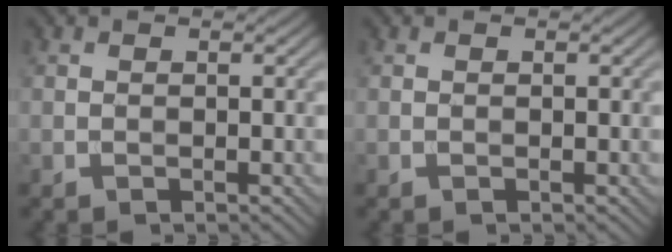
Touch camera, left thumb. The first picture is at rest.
{"total": 0.0}